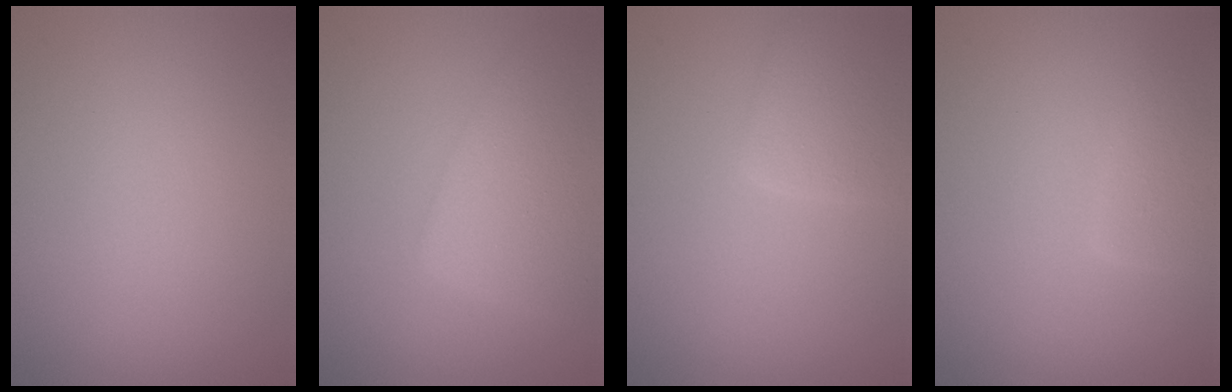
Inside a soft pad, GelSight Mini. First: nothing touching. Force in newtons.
{"total": 5.6, "press": 5.6, "slide": 0.3}
{"total": 2.9, "press": 2.9, "slide": 0.2}
{"total": 2.0, "press": 2.0, "slide": 0.1}